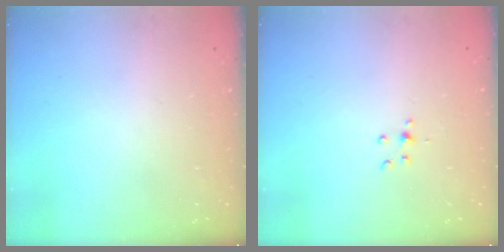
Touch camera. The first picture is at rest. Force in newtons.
{"total": 3.3, "press": 3.2, "slide": 1.0}